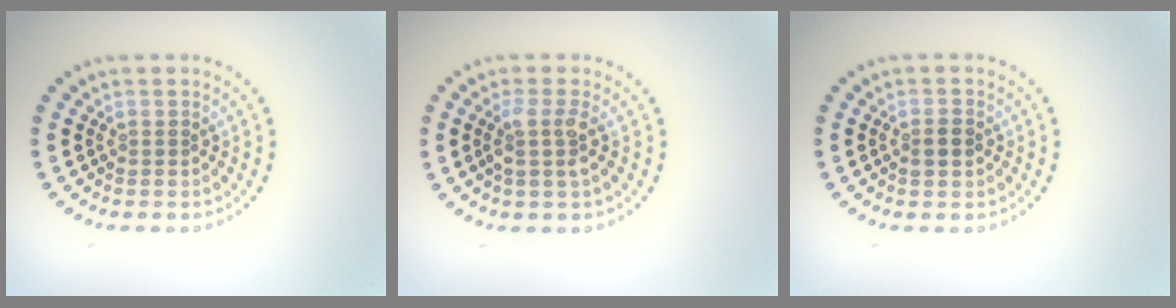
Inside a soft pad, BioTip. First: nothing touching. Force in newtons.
{"total": 2.1, "press": 1.7, "slide": 1.3}
{"total": 1.5, "press": 1.5, "slide": 0.1}